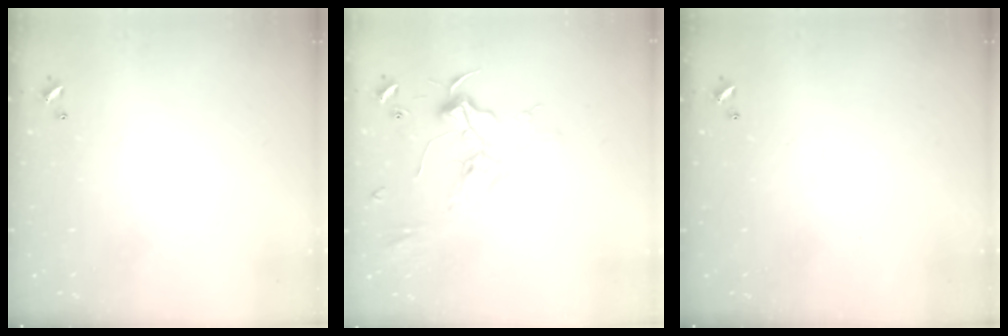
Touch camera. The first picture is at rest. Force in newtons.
{"total": 2.4, "press": 2.3, "slide": 0.8}
{"total": 0.0}